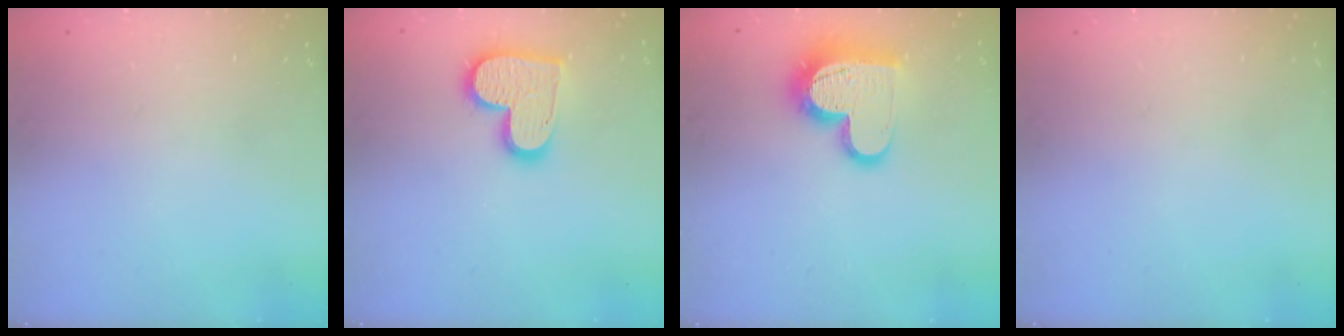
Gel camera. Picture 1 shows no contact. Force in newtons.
{"total": 13.8, "press": 13.7, "slide": 1.1}
{"total": 14.7, "press": 14.6, "slide": 1.1}
{"total": 0.0}